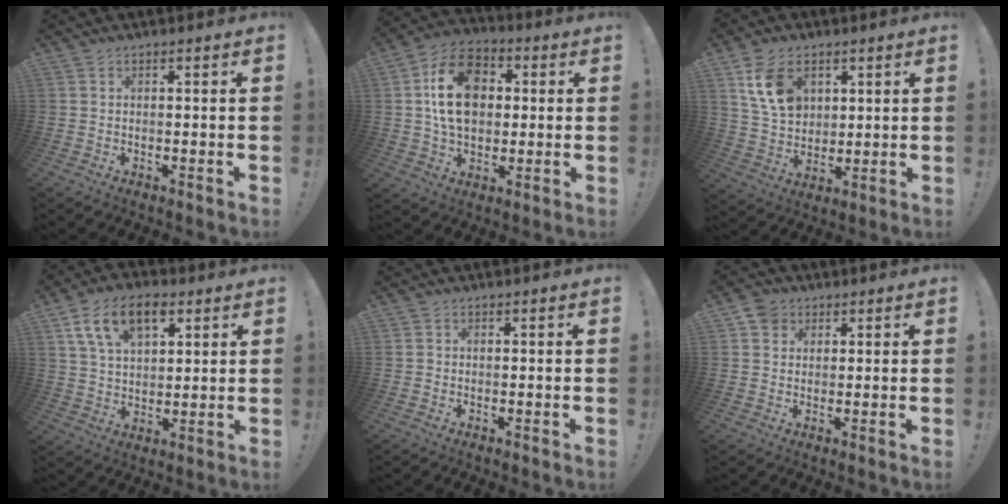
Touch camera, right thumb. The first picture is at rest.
{"total": 17.7, "force": [3.0, 13.0, 11.7], "torque": [-0.183, 0.005, 0.055]}
{"total": 12.2, "force": [5.3, 8.6, 6.8], "torque": [-0.116, -0.012, 0.104]}
{"total": 13.6, "force": [6.5, 8.0, 8.9], "torque": [-0.149, -0.008, 0.122]}
{"total": 0.6, "force": [-0.2, 0.6, 0.1], "torque": [-0.008, 0.004, -0.002]}
{"total": 4.6, "force": [2.2, 3.9, 1.2], "torque": [-0.014, -0.004, 0.040]}